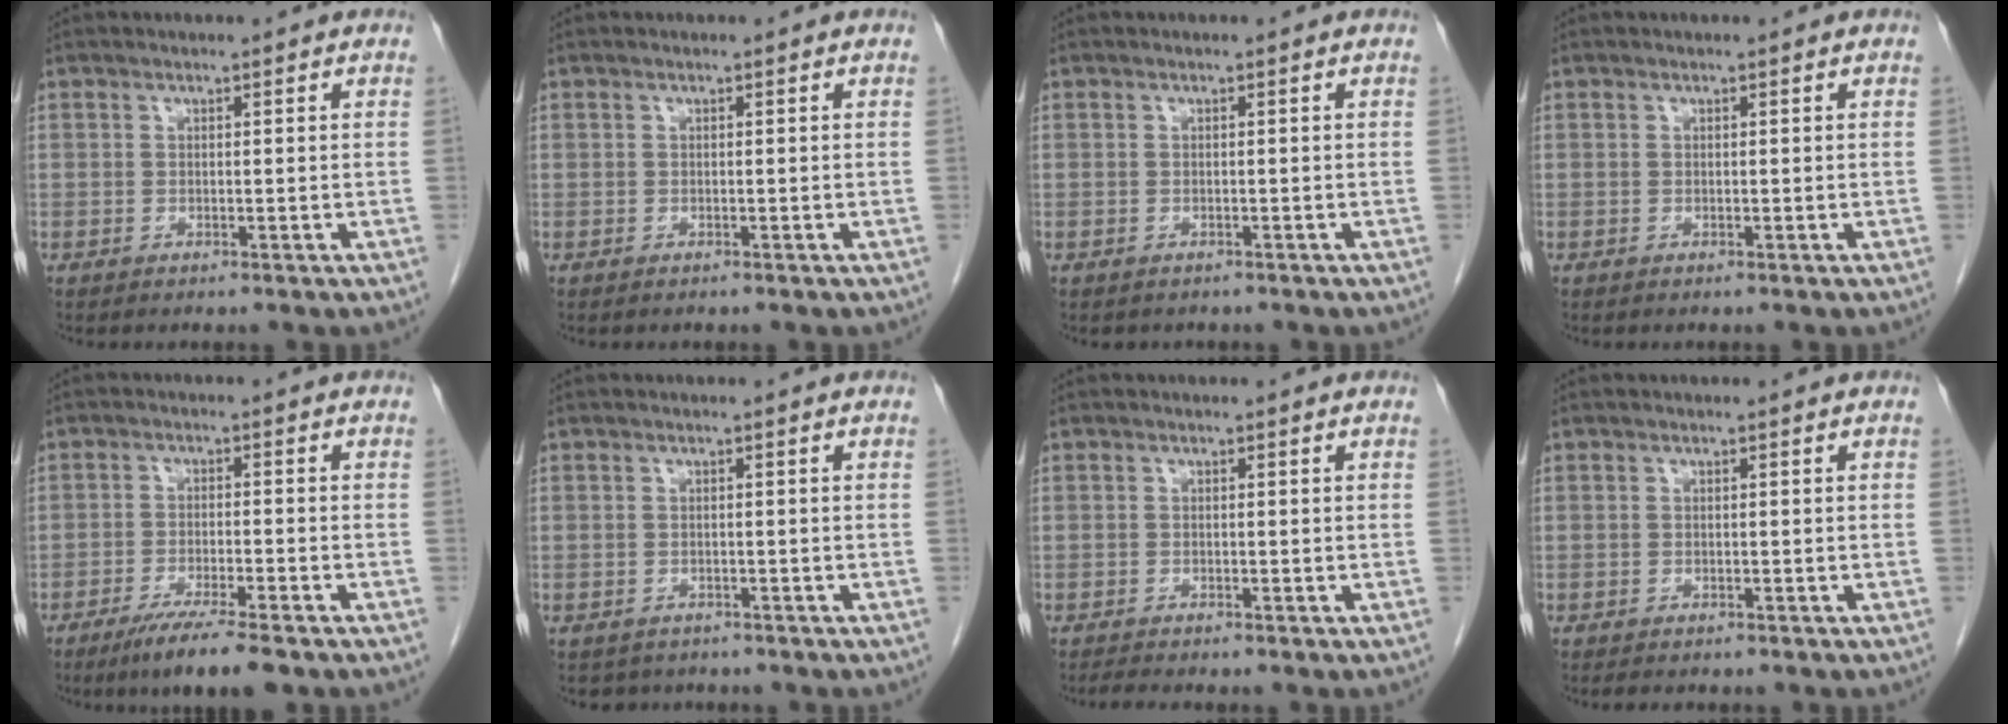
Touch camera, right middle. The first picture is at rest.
{"total": 0.0}
{"total": 1.0, "force": [-0.8, 0.6, 0.1], "torque": [-0.011, 0.001, -0.011]}
{"total": 0.0}
{"total": 7.3, "force": [-5.3, 0.5, 5.0], "torque": [-0.081, -0.016, -0.088]}
{"total": 3.0, "force": [-2.5, 1.6, 0.1], "torque": [-0.005, 0.002, -0.034]}
{"total": 1.8, "force": [-1.6, 0.1, 0.7], "torque": [-0.017, -0.005, -0.026]}
{"total": 2.4, "force": [-2.0, 0.8, 1.0], "torque": [-0.018, -0.005, -0.021]}